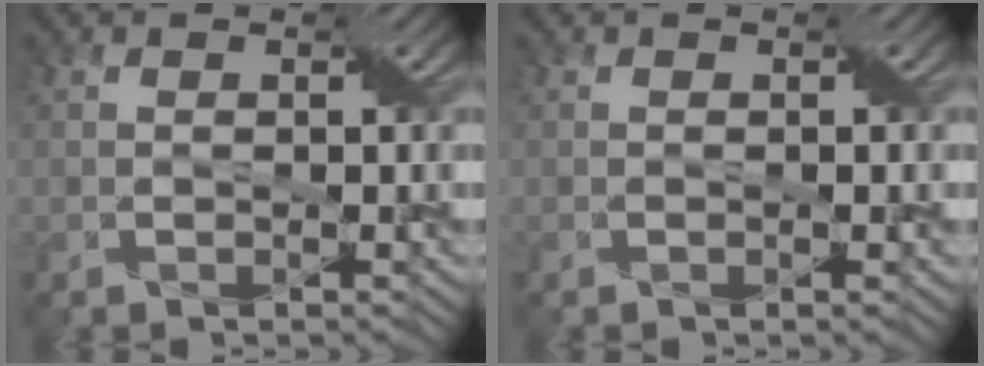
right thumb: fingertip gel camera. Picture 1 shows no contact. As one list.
[{"total": 0.8, "force": [-0.1, 0.1, 0.8], "torque": [-0.013, -0.001, -0.002]}]